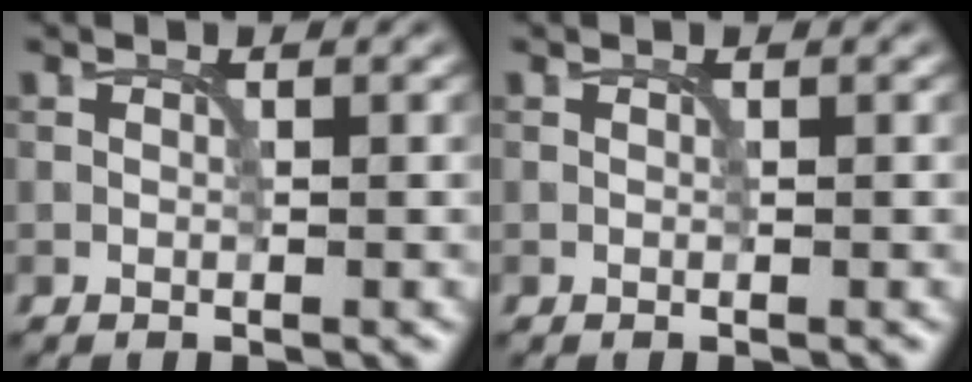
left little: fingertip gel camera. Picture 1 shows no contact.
{"total": 0.0}